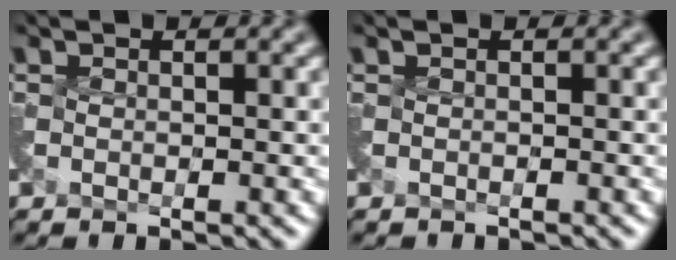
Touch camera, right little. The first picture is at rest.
{"total": 0.7, "force": [-0.7, 0.1, 0.0], "torque": [0.000, -0.010, -0.018]}